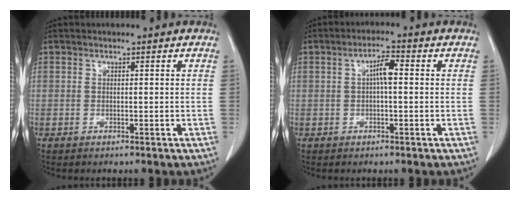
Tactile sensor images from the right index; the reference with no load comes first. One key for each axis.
{"total": 3.3, "fx": 0.3, "fy": 0.6, "fz": 3.2, "tx": -0.059, "ty": 0.007, "tz": 0.002}